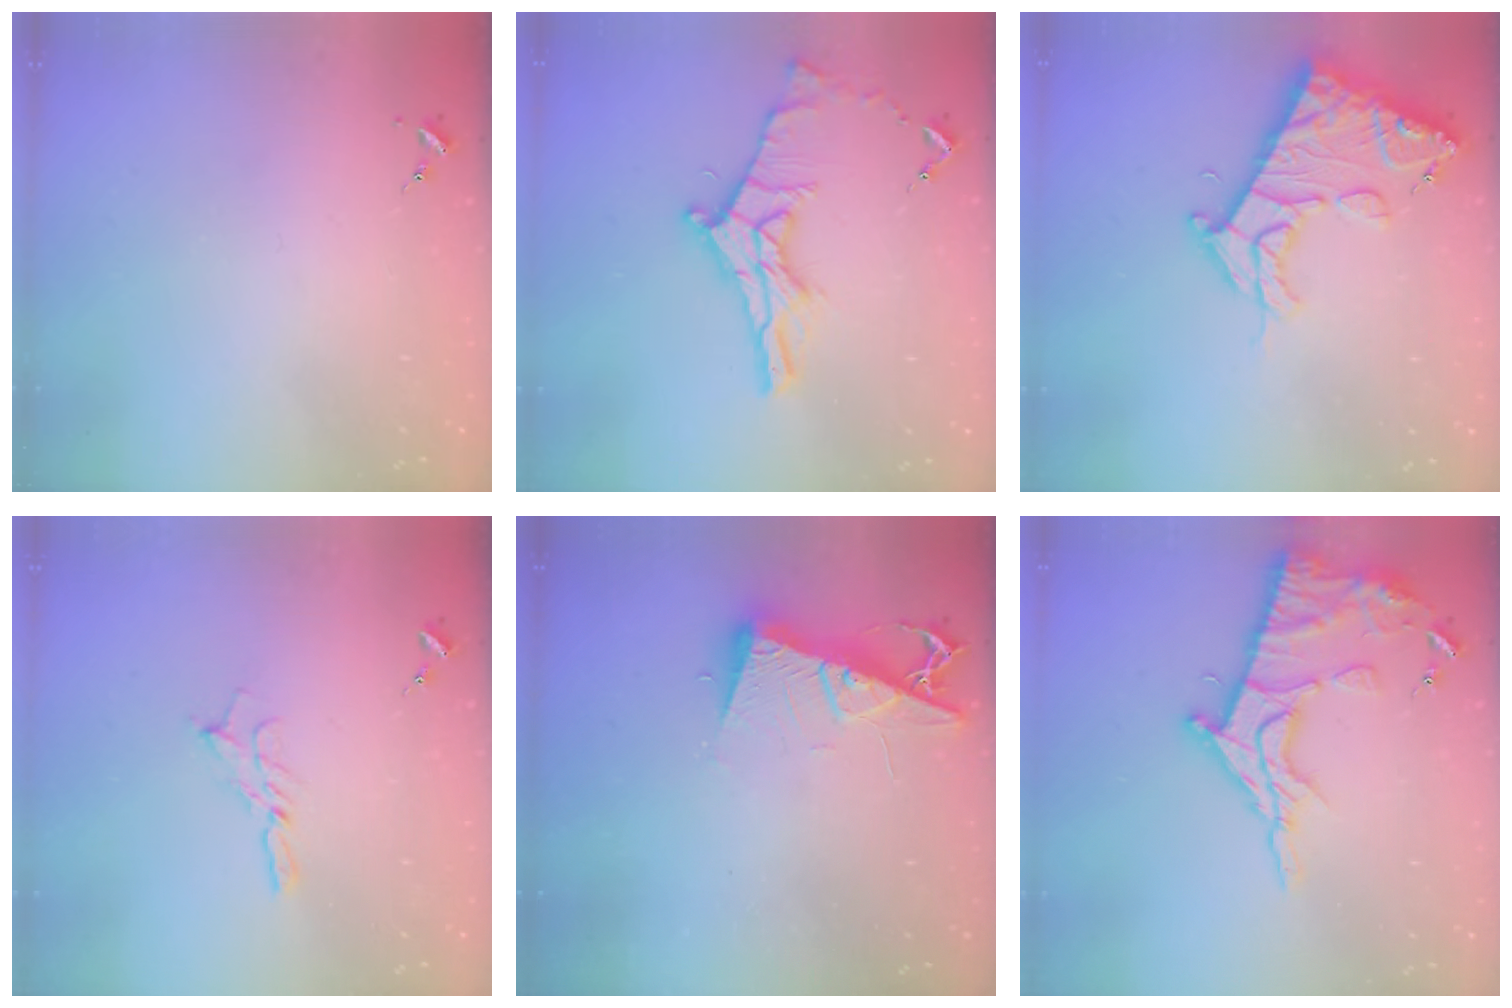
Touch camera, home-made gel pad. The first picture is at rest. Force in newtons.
{"total": 13.4, "press": 13.4, "slide": 0.6}
{"total": 15.7, "press": 15.6, "slide": 1.7}
{"total": 5.6, "press": 5.6, "slide": 0.2}
{"total": 11.3, "press": 11.2, "slide": 1.1}
{"total": 16.7, "press": 16.7, "slide": 1.6}